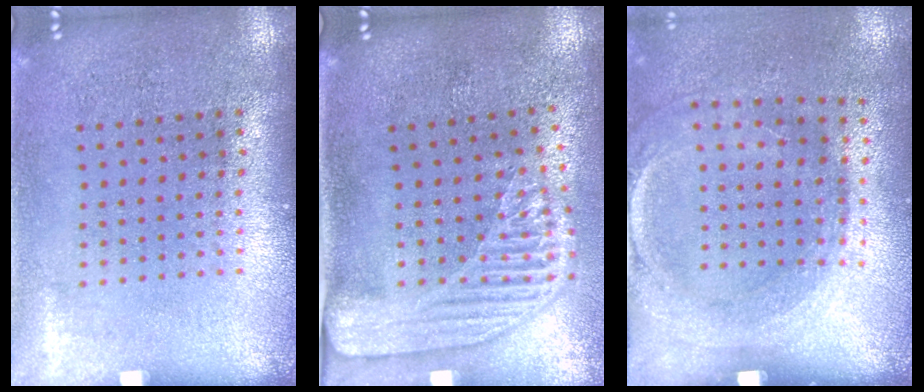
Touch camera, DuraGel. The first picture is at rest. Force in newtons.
{"total": 2.2, "press": 1.8, "slide": 1.3}
{"total": 1.7, "press": 1.2, "slide": 1.1}